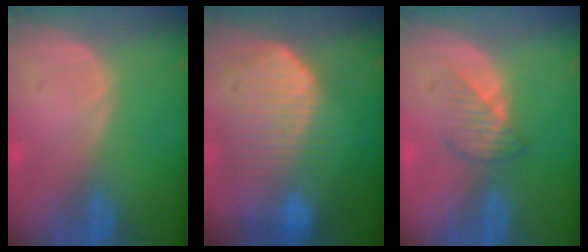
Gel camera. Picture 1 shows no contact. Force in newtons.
{"total": 10.5, "press": 9.2, "slide": 5.1}
{"total": 3.2, "press": 3.1, "slide": 1.0}